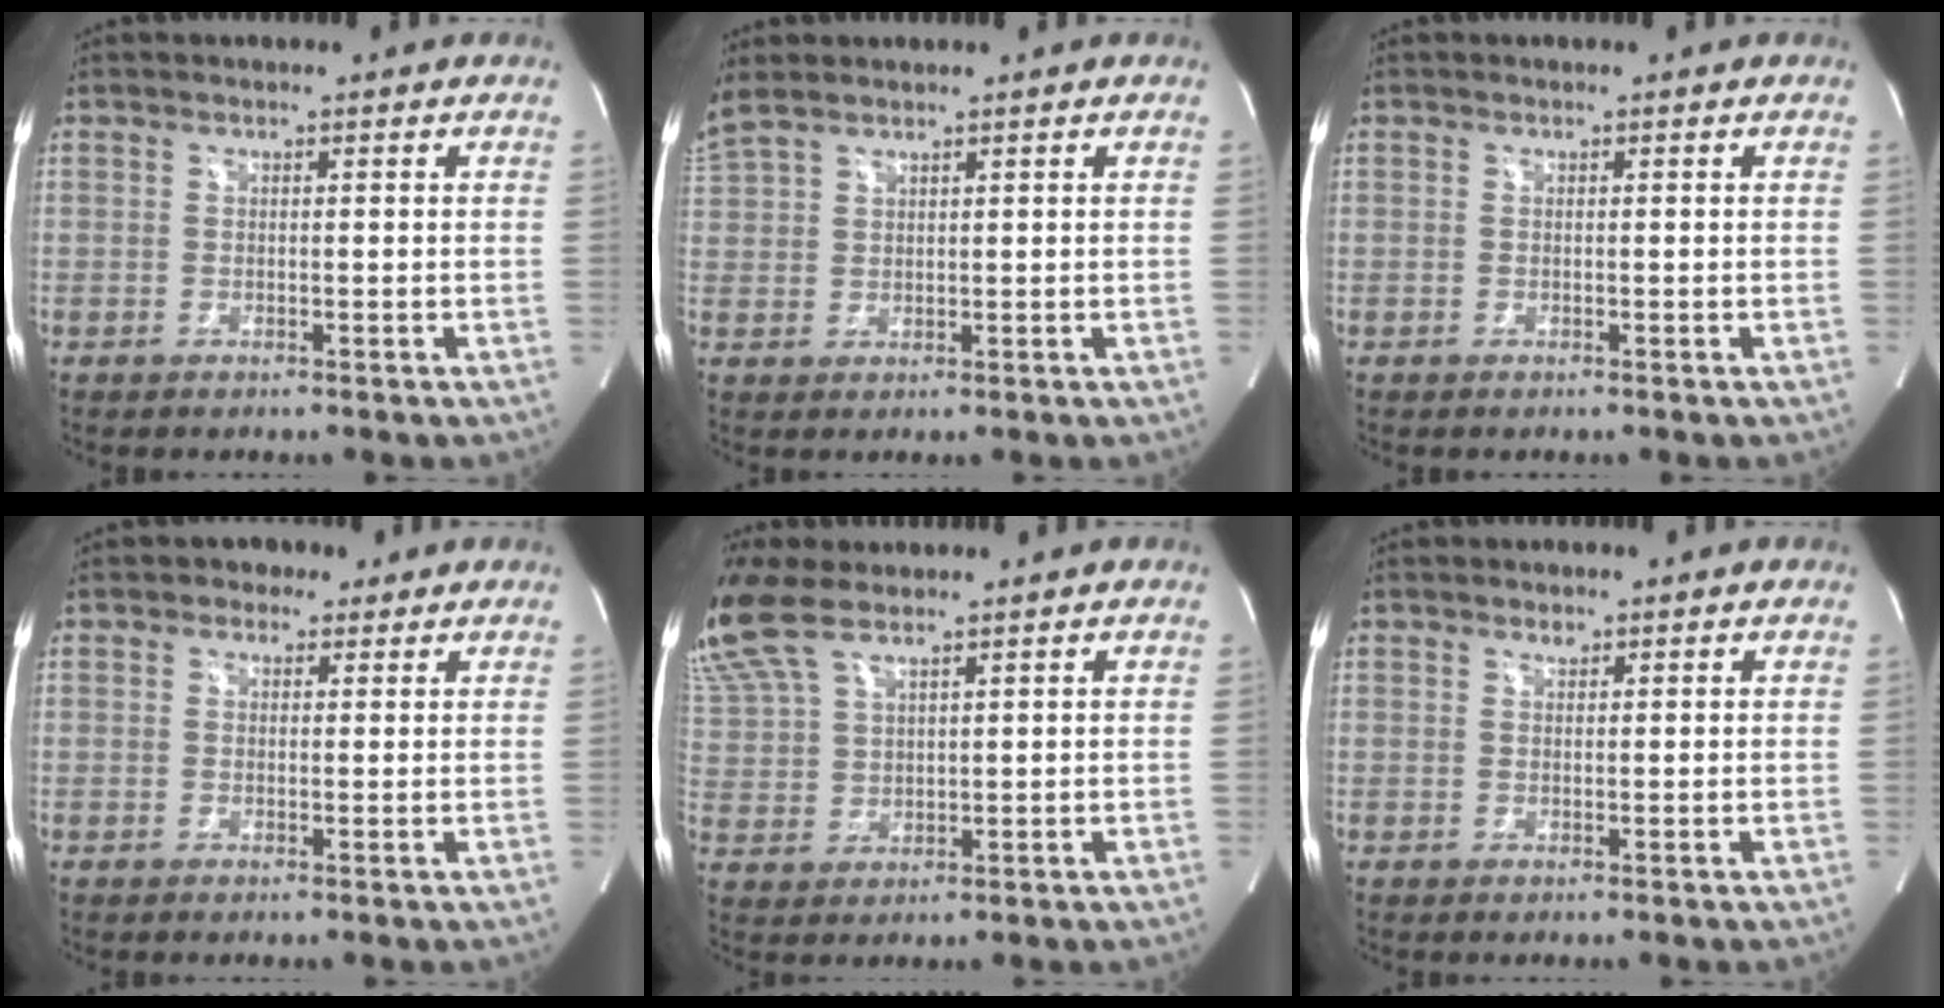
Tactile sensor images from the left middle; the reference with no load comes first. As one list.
[{"total": 4.0, "force": [3.7, 0.8, 1.5], "torque": [-0.056, 0.023, 0.090]}, {"total": 0.0}, {"total": 2.4, "force": [1.5, 1.7, 0.6], "torque": [-0.007, 0.009, 0.019]}, {"total": 12.5, "force": [9.7, 4.4, 6.6], "torque": [-0.185, 0.024, 0.200]}, {"total": 0.7, "force": [0.6, 0.3, 0.3], "torque": [-0.008, -0.001, 0.010]}]